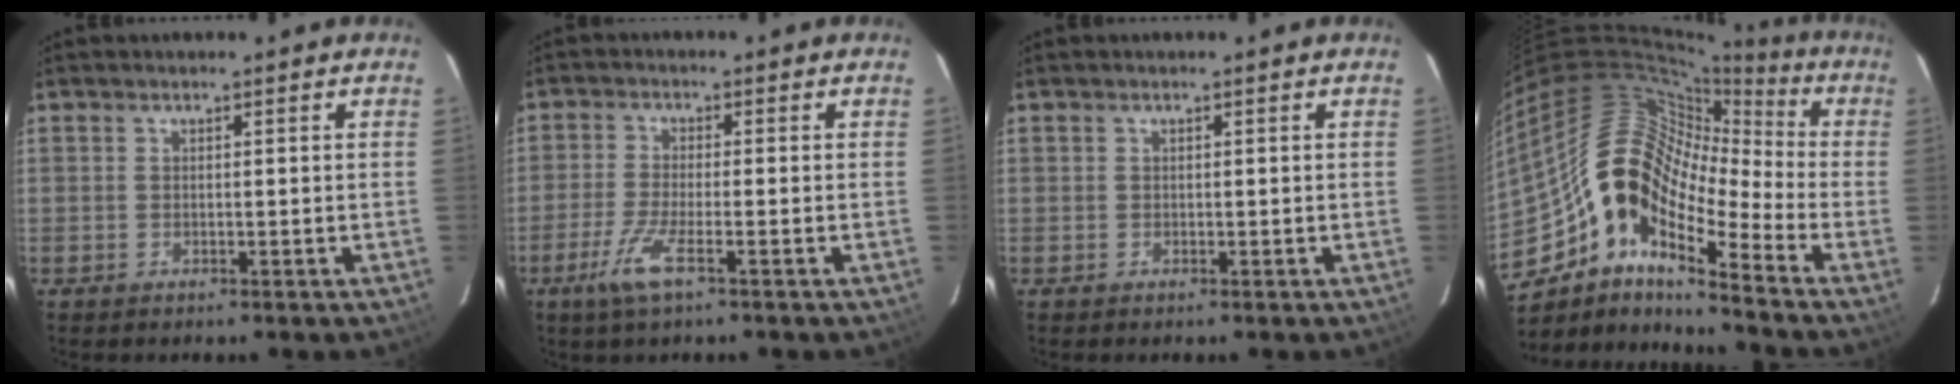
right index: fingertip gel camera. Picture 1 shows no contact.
{"total": 5.8, "force": [-3.2, 0.5, 4.8], "torque": [-0.113, -0.011, -0.065]}
{"total": 0.0}
{"total": 17.3, "force": [-8.6, 7.6, 12.9], "torque": [-0.210, -0.003, -0.181]}